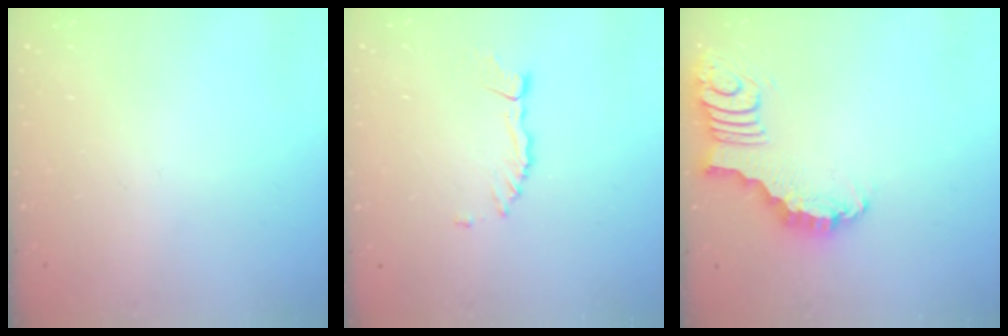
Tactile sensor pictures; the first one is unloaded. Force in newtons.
{"total": 2.9, "press": 2.9, "slide": 0.3}
{"total": 2.8, "press": 2.7, "slide": 0.5}